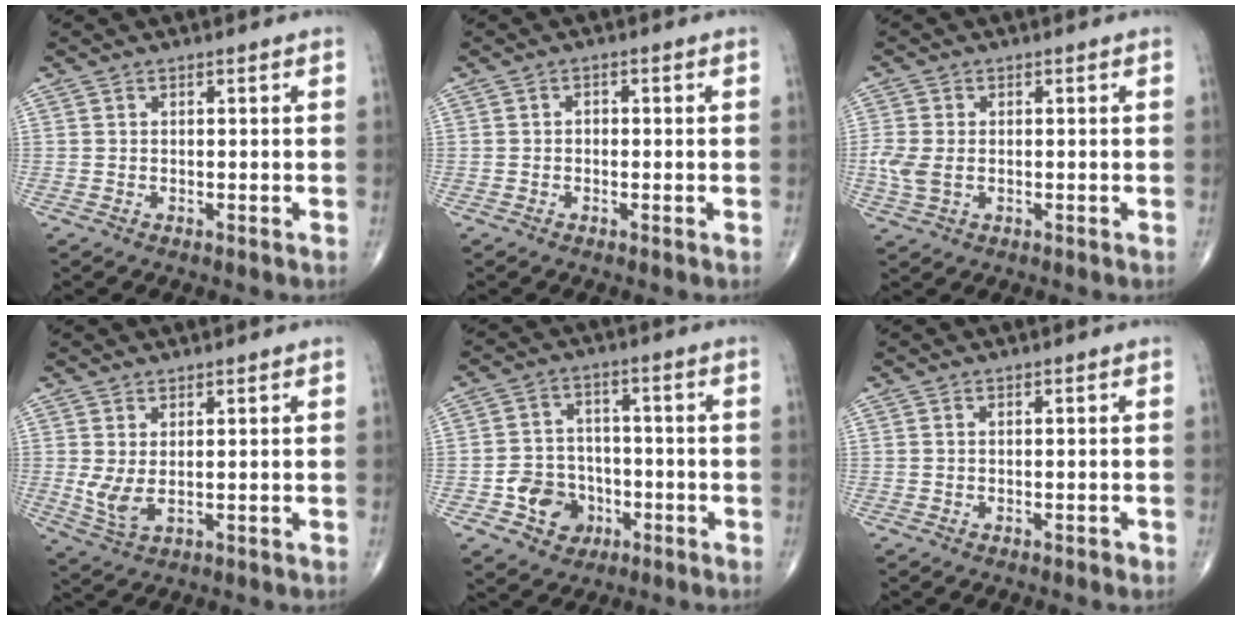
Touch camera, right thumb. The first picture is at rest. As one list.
[{"total": 1.1, "force": [-0.2, 0.8, 0.7], "torque": [-0.002, 0.003, -0.007]}, {"total": 4.7, "force": [-0.5, 3.2, 3.5], "torque": [-0.092, 0.001, -0.009]}, {"total": 4.6, "force": [0.6, 2.0, 4.1], "torque": [-0.090, -0.009, 0.021]}, {"total": 8.6, "force": [-3.1, 7.2, 3.4], "torque": [-0.023, 0.025, -0.050]}, {"total": 0.7, "force": [-0.2, 0.4, 0.6], "torque": [-0.010, 0.000, -0.002]}]